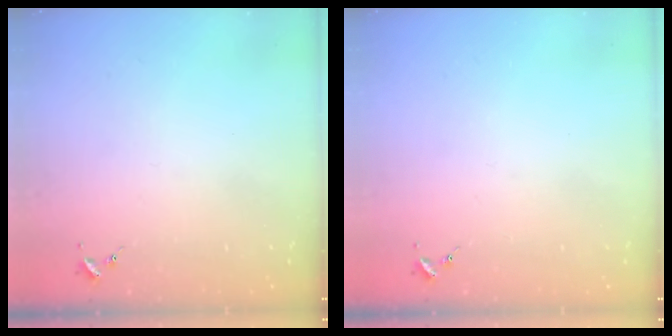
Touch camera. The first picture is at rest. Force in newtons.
{"total": 0.0}